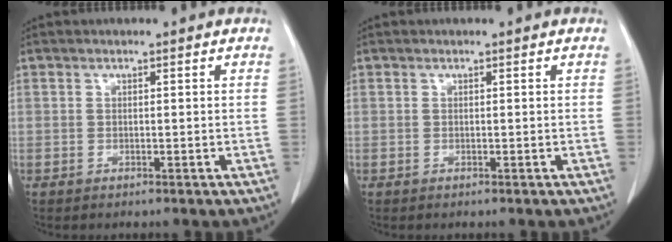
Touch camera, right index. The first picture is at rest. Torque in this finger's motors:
{"motor_torque": [-0.02, 0.01, 0.00, 0.00]}